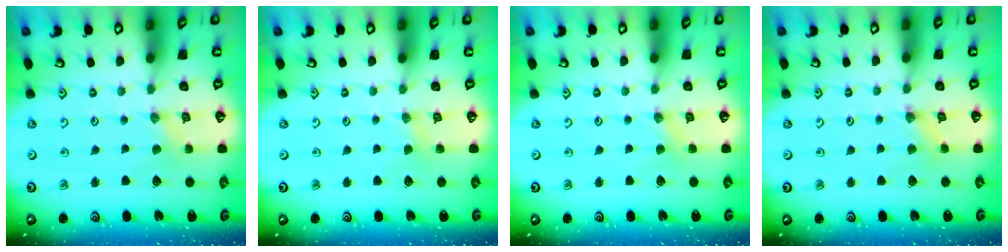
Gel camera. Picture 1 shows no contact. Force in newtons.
{"total": 1.6, "press": 1.6, "slide": 0.4}
{"total": 1.8, "press": 1.8, "slide": 0.2}
{"total": 3.3, "press": 3.3, "slide": 0.4}